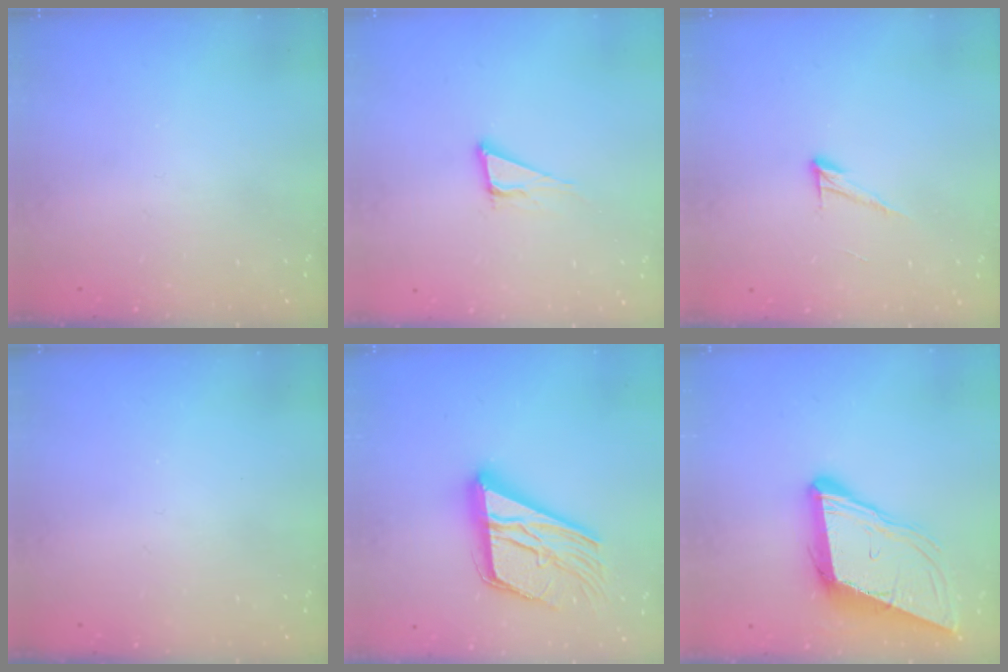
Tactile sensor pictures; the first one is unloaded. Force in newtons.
{"total": 6.8, "press": 6.2, "slide": 2.8}
{"total": 7.1, "press": 7.0, "slide": 0.4}
{"total": 0.0}
{"total": 21.7, "press": 21.7, "slide": 1.5}
{"total": 12.0, "press": 11.5, "slide": 3.7}